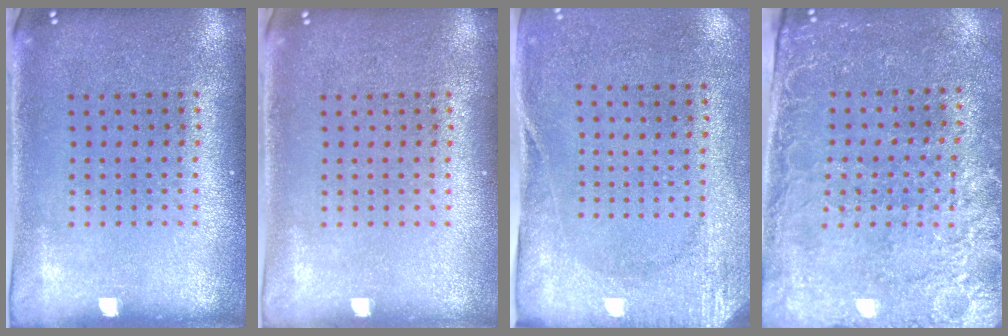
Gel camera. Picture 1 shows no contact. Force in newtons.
{"total": 0.0}
{"total": 2.7, "press": 2.1, "slide": 1.7}
{"total": 2.7, "press": 2.4, "slide": 1.2}